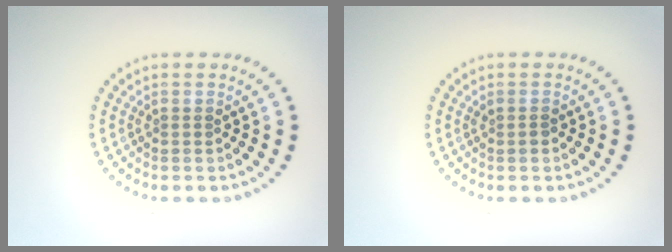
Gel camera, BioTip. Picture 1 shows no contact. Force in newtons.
{"total": 0.7, "press": 0.7, "slide": 0.1}